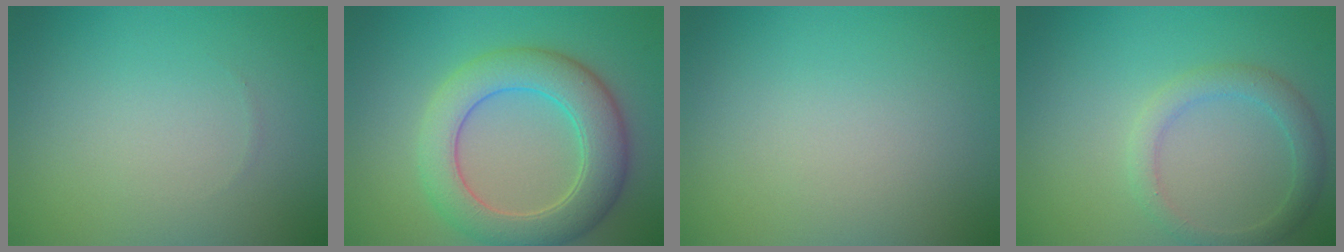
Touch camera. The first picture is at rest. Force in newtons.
{"total": 6.7, "press": 6.7, "slide": 0.2}
{"total": 0.0}
{"total": 2.5, "press": 2.5, "slide": 0.2}